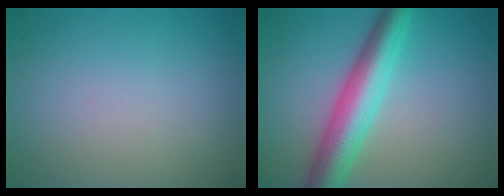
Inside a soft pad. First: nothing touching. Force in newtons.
{"total": 6.4, "press": 6.4, "slide": 0.2}